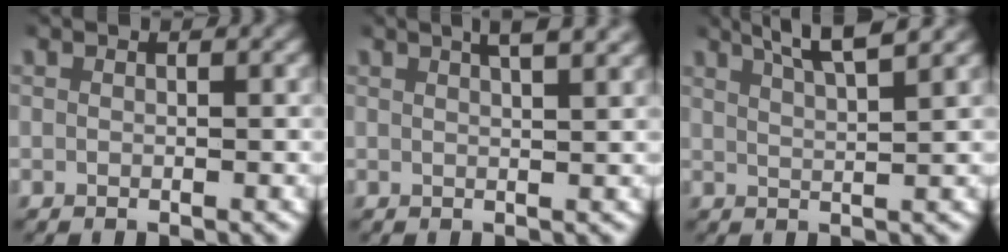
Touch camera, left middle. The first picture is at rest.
{"total": 5.2, "force": [3.4, 1.7, 3.5], "torque": [-0.049, 0.017, 0.047]}
{"total": 5.0, "force": [3.8, 1.1, 3.0], "torque": [-0.056, 0.006, 0.063]}